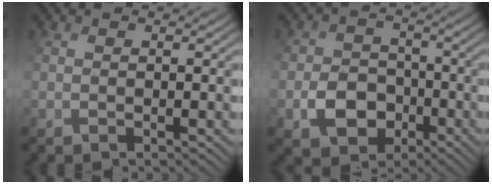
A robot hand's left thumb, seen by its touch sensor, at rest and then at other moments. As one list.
[{"total": 5.5, "force": [-2.3, 4.6, 2.1], "torque": [-0.044, -0.003, -0.047]}]